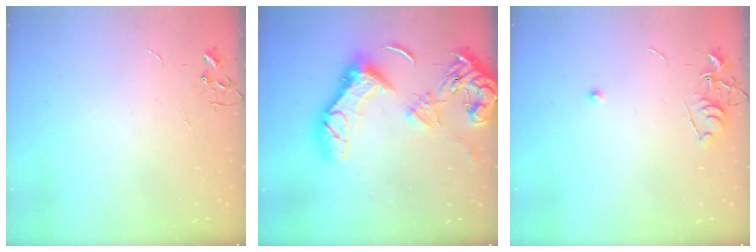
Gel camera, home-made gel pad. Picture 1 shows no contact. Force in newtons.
{"total": 22.6, "press": 22.5, "slide": 2.4}
{"total": 6.0, "press": 6.0, "slide": 0.7}